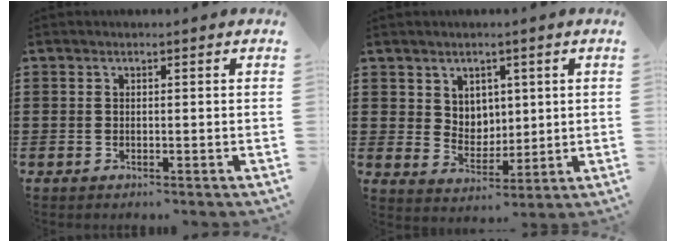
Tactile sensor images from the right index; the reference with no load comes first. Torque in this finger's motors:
{"motor_torque": [0.32, 0.98, 0.10, 0.00]}